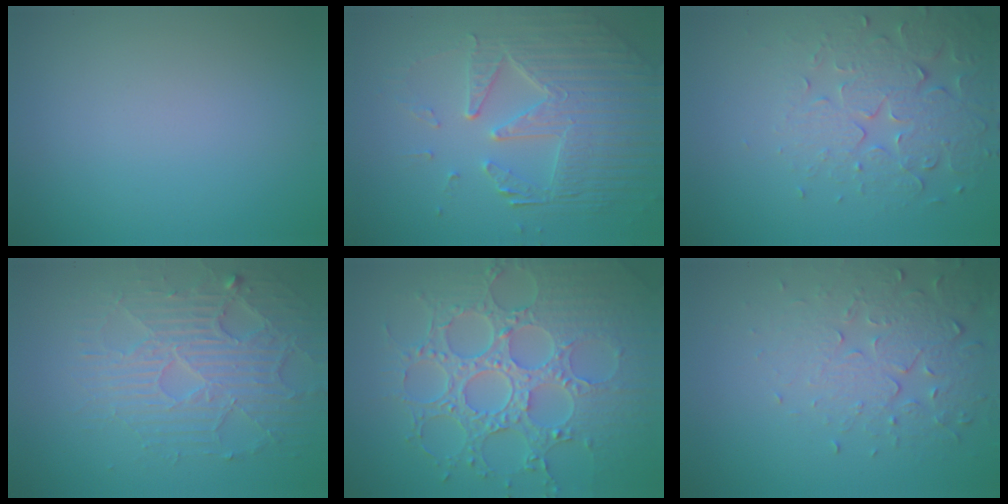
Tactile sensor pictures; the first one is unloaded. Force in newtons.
{"total": 6.7, "press": 5.1, "slide": 4.3}
{"total": 5.0, "press": 3.7, "slide": 3.3}
{"total": 4.5, "press": 4.0, "slide": 2.1}
{"total": 8.9, "press": 6.4, "slide": 6.2}
{"total": 5.1, "press": 3.7, "slide": 3.4}